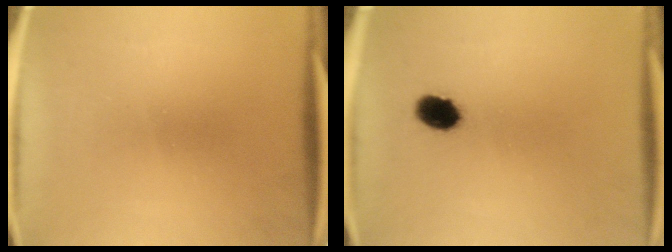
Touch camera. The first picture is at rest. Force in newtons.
{"total": 5.0}